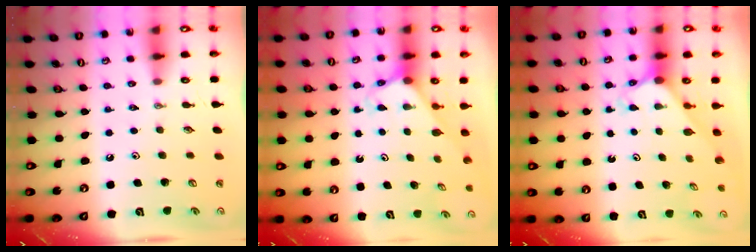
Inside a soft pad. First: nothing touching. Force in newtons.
{"total": 2.5, "press": 2.5, "slide": 0.2}
{"total": 2.2, "press": 2.2, "slide": 0.2}